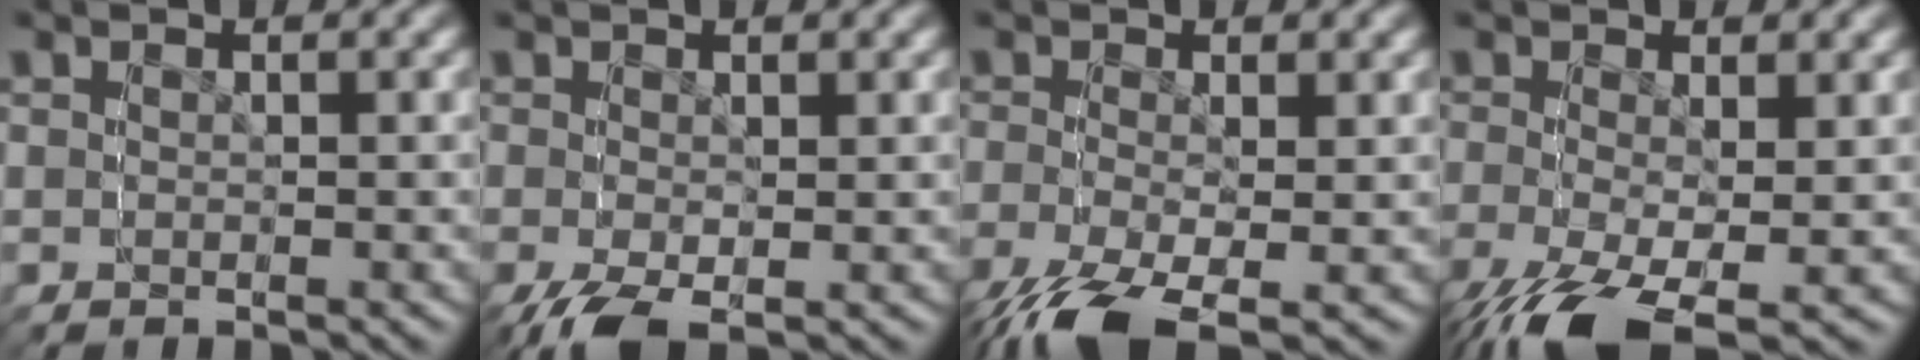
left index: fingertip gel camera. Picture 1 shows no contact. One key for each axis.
{"total": 0.7, "fx": -0.2, "fy": 0.7, "fz": -0.2, "tx": 0.006, "ty": -0.009, "tz": 0.004}
{"total": 2.7, "fx": -2.5, "fy": -0.3, "fz": -1.1, "tx": 0.026, "ty": -0.007, "tz": -0.036}
{"total": 2.0, "fx": -1.9, "fy": 0.4, "fz": -0.5, "tx": 0.016, "ty": -0.011, "tz": -0.024}